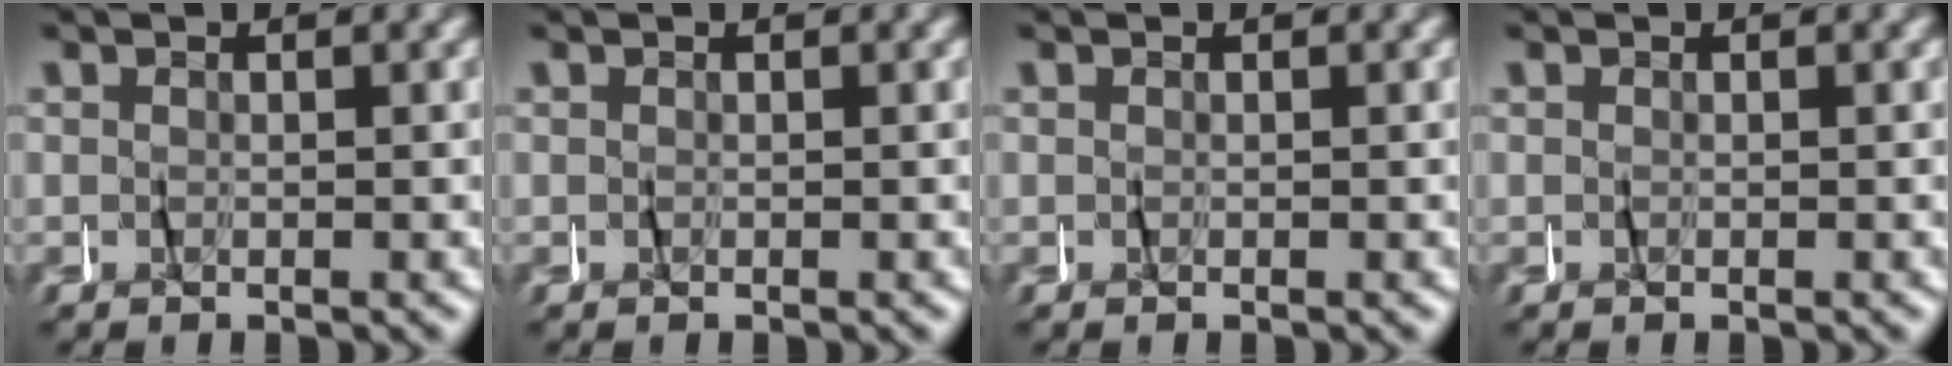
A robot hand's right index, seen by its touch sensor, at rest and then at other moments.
{"total": 0.0}
{"total": 0.0}
{"total": 0.0}